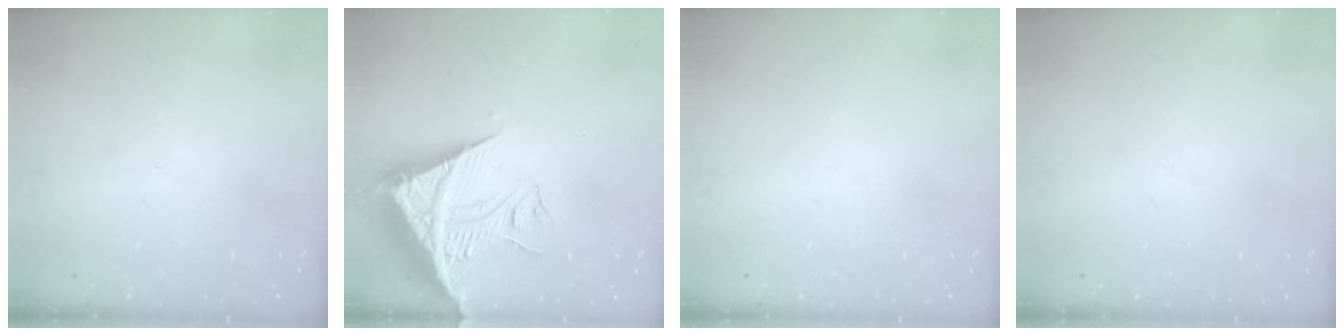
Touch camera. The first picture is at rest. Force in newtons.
{"total": 14.7, "press": 14.6, "slide": 1.5}
{"total": 0.0}
{"total": 0.0}